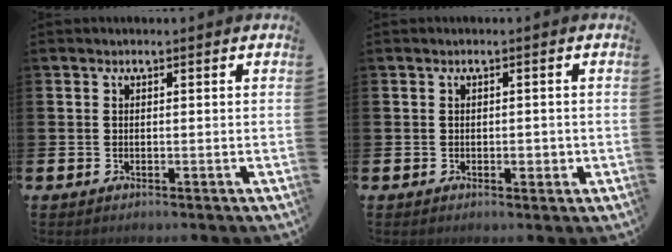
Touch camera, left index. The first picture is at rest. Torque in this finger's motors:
{"motor_torque": [-0.09, -0.07, 0.00, 0.00]}